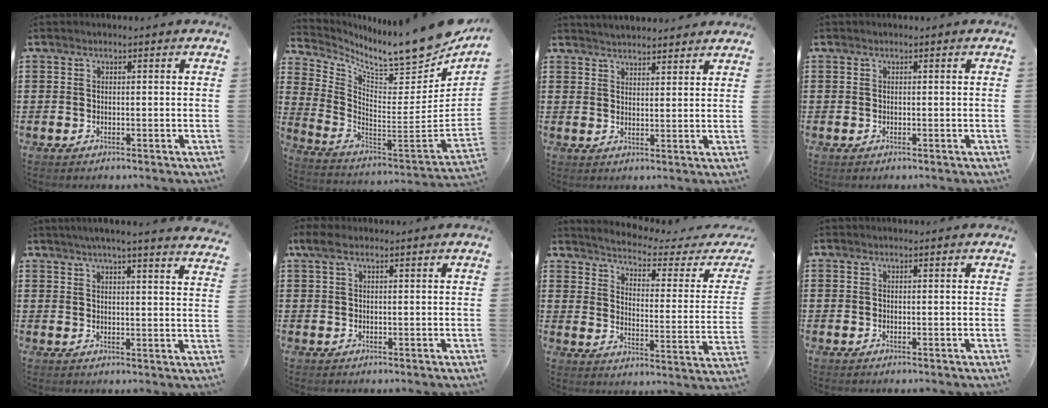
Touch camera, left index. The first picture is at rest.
{"total": 10.1, "force": [9.0, 0.8, 4.5], "torque": [-0.082, -0.094, 0.143]}
{"total": 2.7, "force": [2.7, 0.0, -0.2], "torque": [-0.005, -0.006, 0.050]}
{"total": 0.0}
{"total": 4.1, "force": [3.7, -0.9, 1.4], "torque": [-0.040, -0.017, 0.063]}
{"total": 2.4, "force": [0.9, 1.0, 2.0], "torque": [-0.041, 0.006, 0.015]}
{"total": 3.0, "force": [2.6, -0.1, 1.4], "torque": [-0.047, -0.030, 0.034]}
{"total": 0.0}